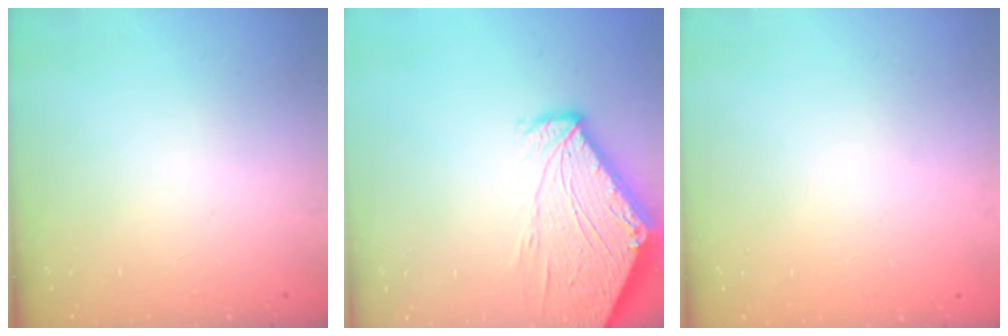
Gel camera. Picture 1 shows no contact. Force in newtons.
{"total": 10.9, "press": 10.8, "slide": 1.2}
{"total": 0.0}